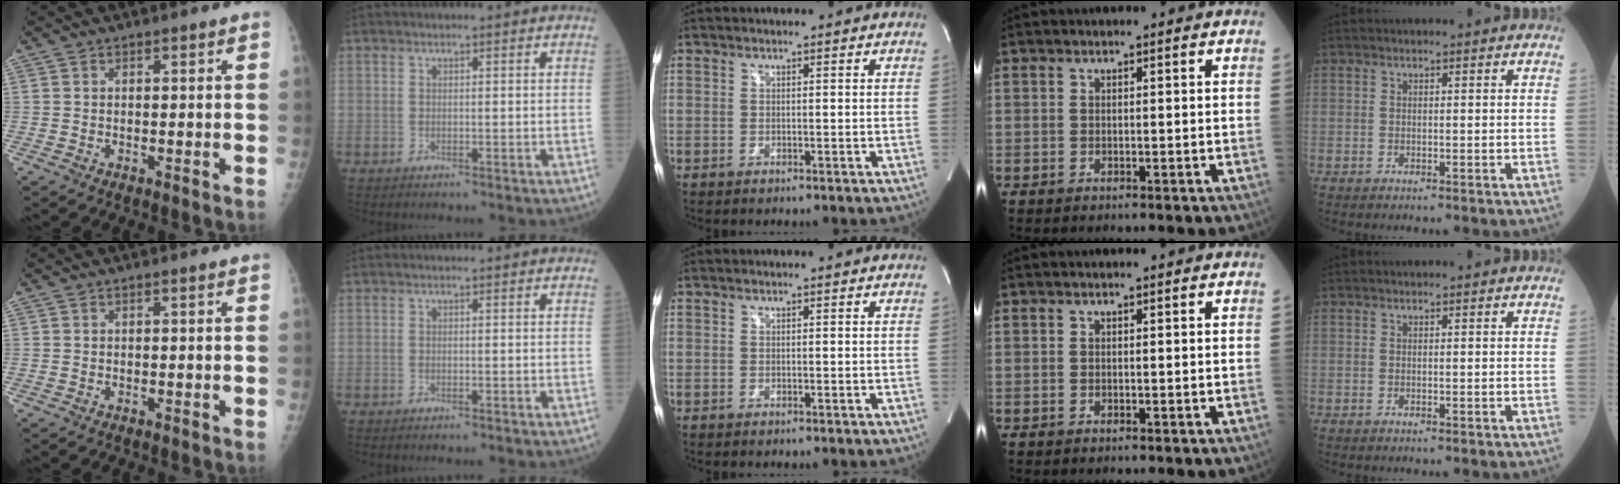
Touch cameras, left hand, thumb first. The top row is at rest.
{}